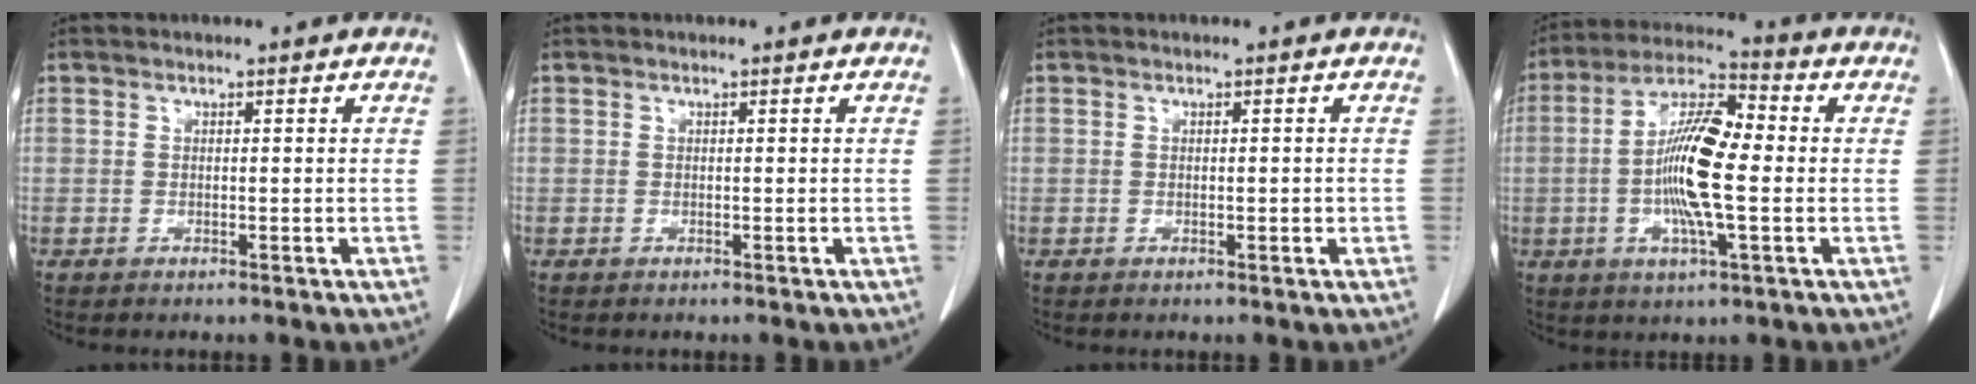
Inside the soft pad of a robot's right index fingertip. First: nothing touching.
{"total": 0.0}
{"total": 0.9, "force": [-0.1, 0.4, 0.8], "torque": [-0.010, 0.000, 0.004]}
{"total": 13.0, "force": [-0.9, 2.5, 12.8], "torque": [-0.244, 0.008, -0.020]}